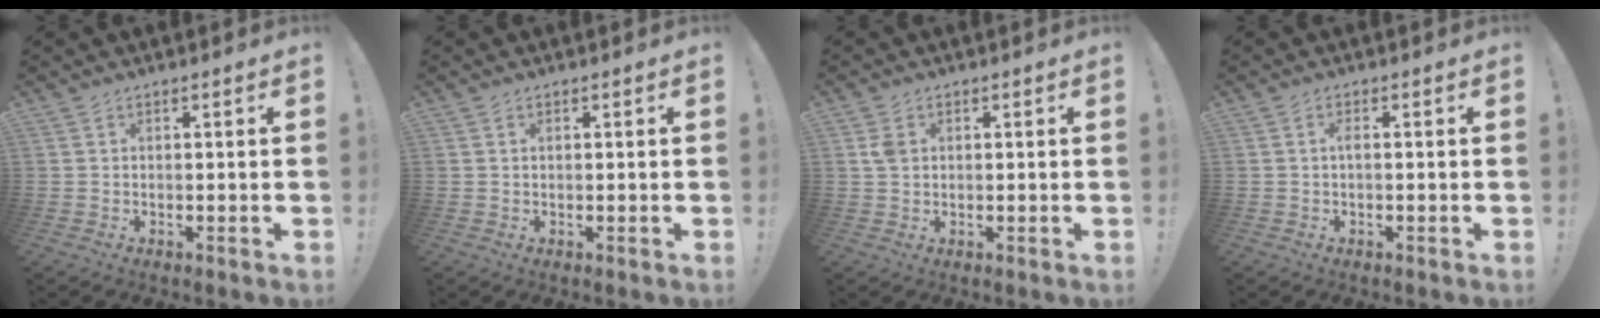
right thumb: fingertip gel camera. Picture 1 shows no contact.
{"total": 0.6, "force": [0.3, 0.2, 0.4], "torque": [-0.009, 0.000, 0.006]}
{"total": 2.5, "force": [0.9, 1.8, 1.4], "torque": [-0.023, 0.002, 0.014]}
{"total": 1.5, "force": [-0.3, 0.3, 1.5], "torque": [-0.035, 0.006, -0.004]}